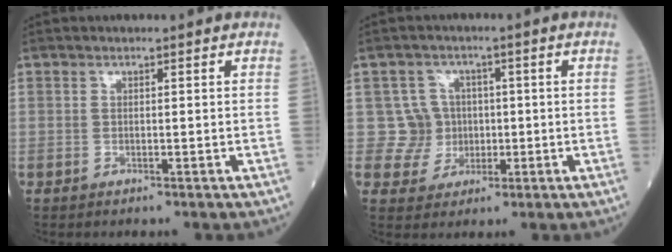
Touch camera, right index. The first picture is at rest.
{"total": 5.1, "force": [0.1, 5.1, -0.3], "torque": [0.017, 0.013, 0.005]}